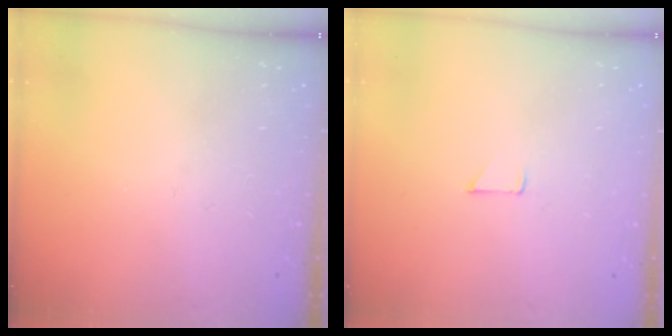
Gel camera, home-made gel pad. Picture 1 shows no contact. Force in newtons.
{"total": 3.4, "press": 3.4, "slide": 0.3}